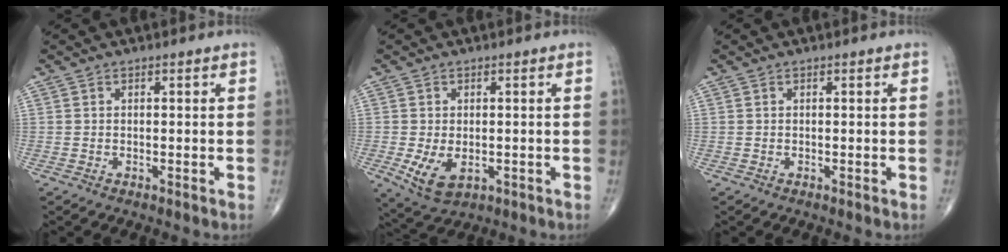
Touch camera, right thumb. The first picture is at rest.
{"total": 6.2, "force": [-1.3, 3.7, 4.7], "torque": [-0.086, -0.012, -0.012]}
{"total": 0.0}